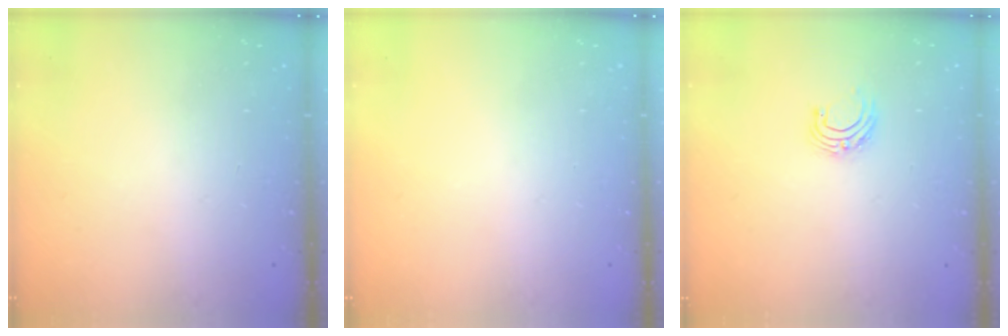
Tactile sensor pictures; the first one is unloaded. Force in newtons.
{"total": 0.0}
{"total": 5.9, "press": 5.9, "slide": 0.5}